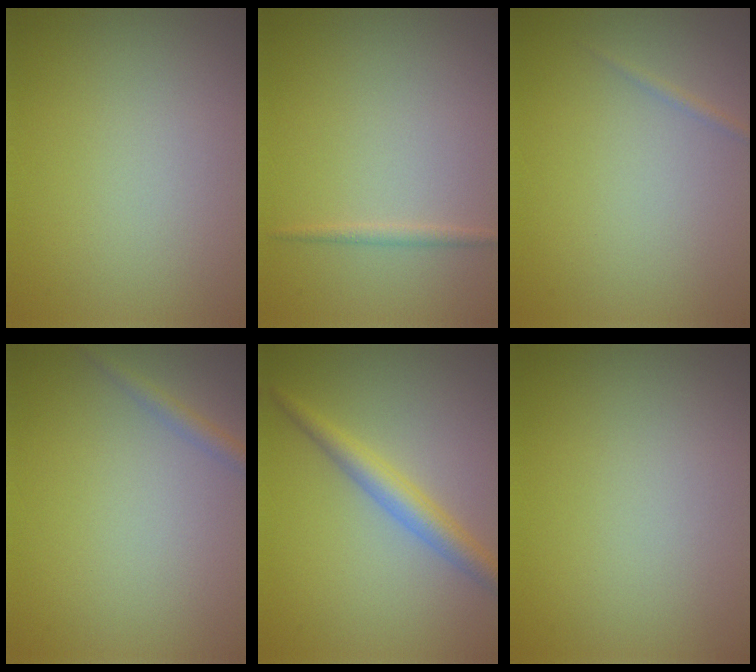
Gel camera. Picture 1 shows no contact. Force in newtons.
{"total": 0.8, "press": 0.8, "slide": 0.0}
{"total": 0.6, "press": 0.5, "slide": 0.0}
{"total": 1.2, "press": 1.2, "slide": 0.1}
{"total": 2.9, "press": 2.9, "slide": 0.0}
{"total": 0.0}